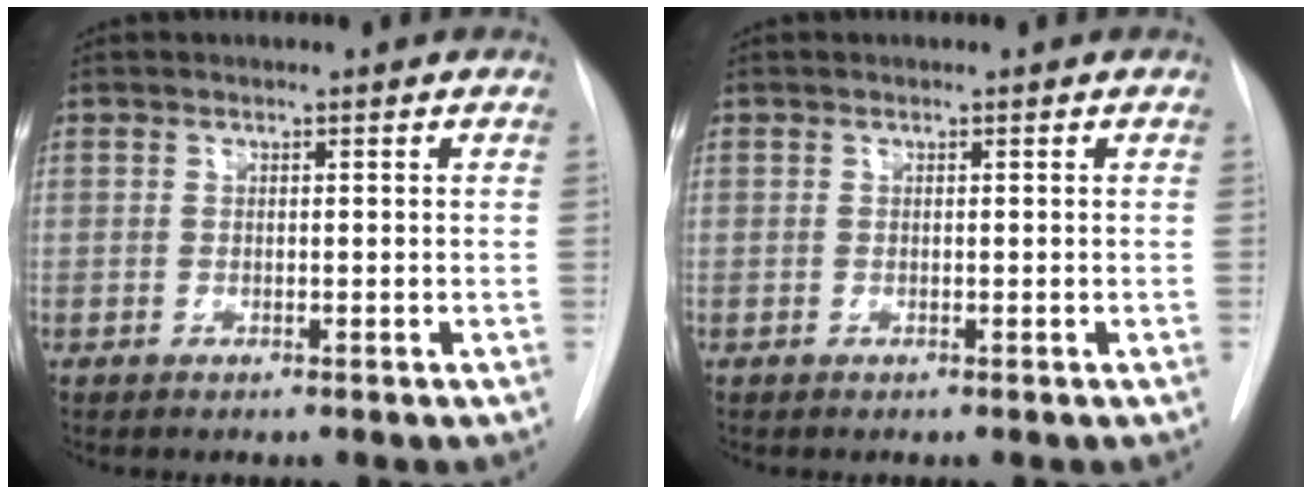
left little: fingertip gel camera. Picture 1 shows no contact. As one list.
[{"total": 0.0}]